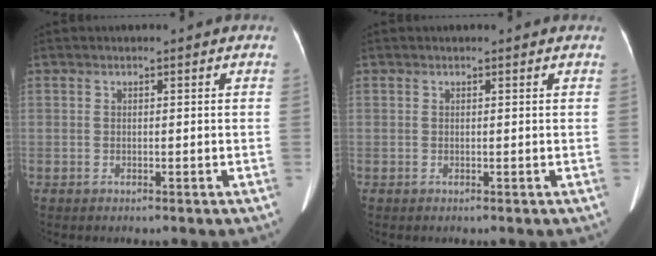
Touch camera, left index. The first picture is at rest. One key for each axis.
{"total": 1.0, "fx": 1.0, "fy": 0.1, "fz": 0.2, "tx": -0.009, "ty": 0.003, "tz": 0.007}